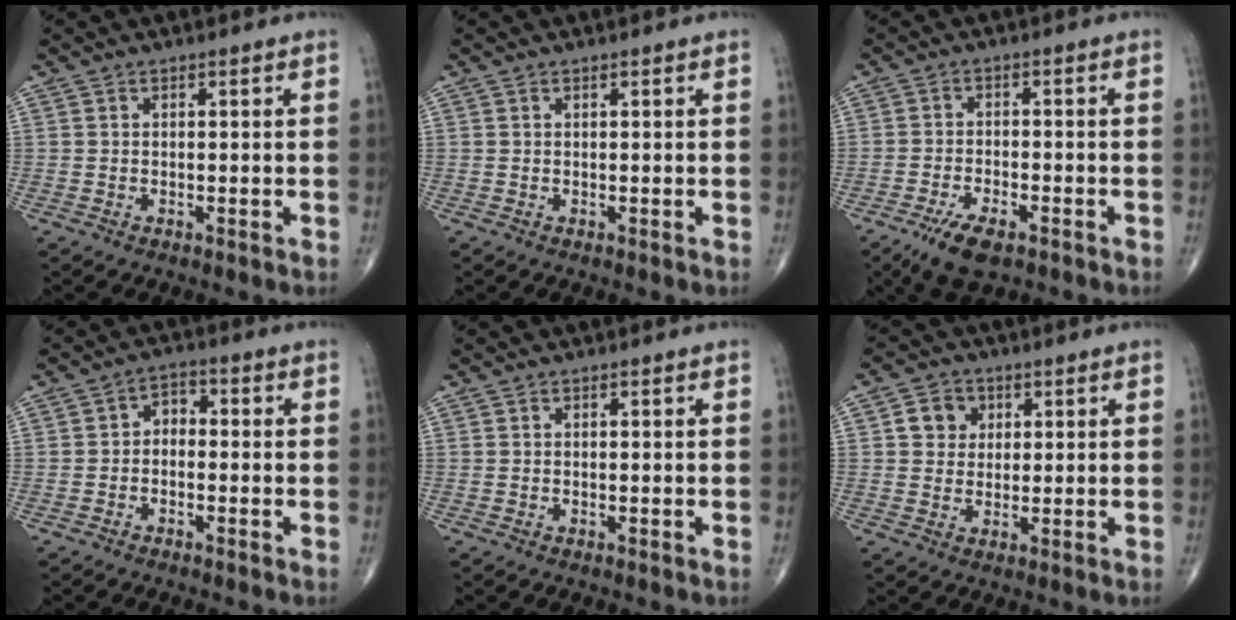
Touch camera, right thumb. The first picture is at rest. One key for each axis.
{"total": 0.0}
{"total": 7.2, "fx": -4.4, "fy": 2.9, "fz": 4.9, "tx": -0.094, "ty": 0.005, "tz": -0.073}
{"total": 3.4, "fx": -0.6, "fy": 2.5, "fz": 2.3, "tx": -0.020, "ty": 0.020, "tz": -0.024}
{"total": 0.0}
{"total": 5.3, "fx": 1.5, "fy": 4.6, "fz": 2.0, "tx": -0.007, "ty": -0.001, "tz": 0.022}